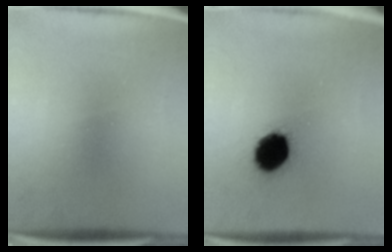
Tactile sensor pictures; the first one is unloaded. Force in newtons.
{"total": 13.6}